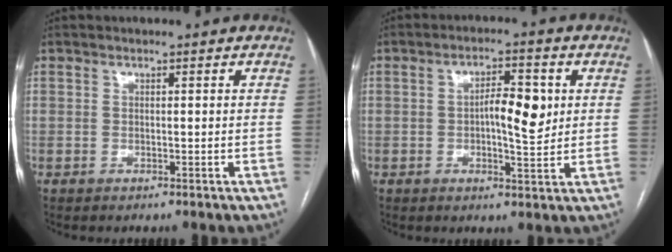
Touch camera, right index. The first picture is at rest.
{"total": 6.6, "force": [0.7, 1.9, 6.3], "torque": [-0.102, 0.006, 0.010]}